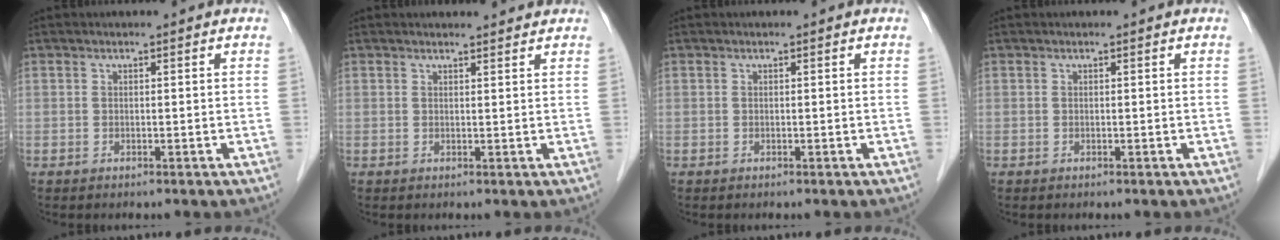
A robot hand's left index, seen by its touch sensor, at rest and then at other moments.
{"total": 2.7, "force": [2.6, 0.3, 0.3], "torque": [-0.010, -0.001, 0.026]}
{"total": 0.0}
{"total": 0.0}